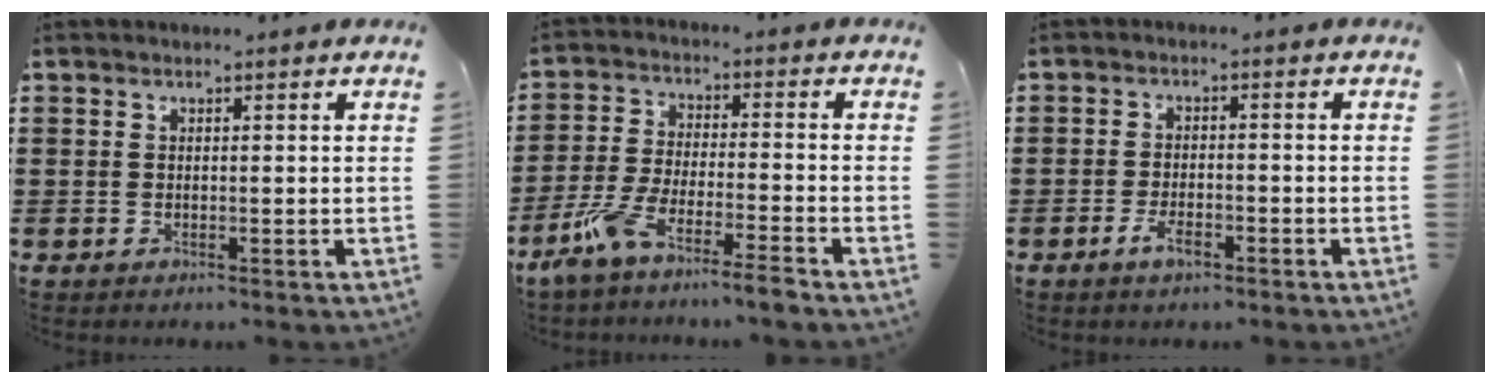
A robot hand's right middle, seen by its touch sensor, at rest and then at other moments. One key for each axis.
{"total": 7.0, "fx": -6.1, "fy": -0.1, "fz": 3.6, "tx": -0.090, "ty": -0.016, "tz": -0.120}
{"total": 3.3, "fx": -1.7, "fy": 1.0, "fz": 2.6, "tx": -0.059, "ty": -0.005, "tz": -0.034}